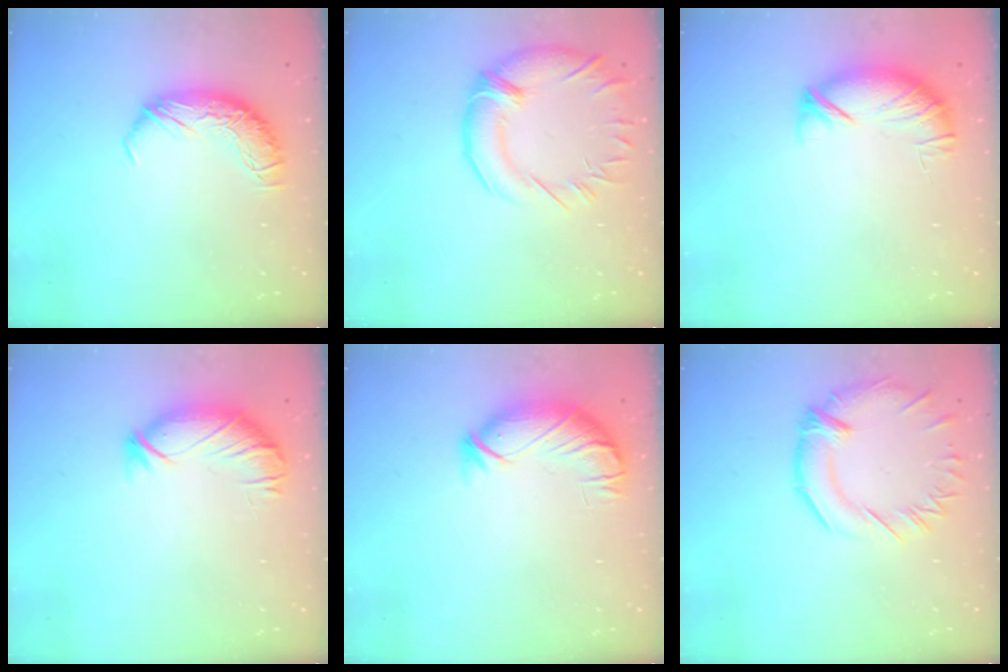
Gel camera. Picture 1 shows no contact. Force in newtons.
{"total": 5.2, "press": 4.2, "slide": 3.0}
{"total": 5.3, "press": 4.9, "slide": 2.0}
{"total": 3.4, "press": 3.0, "slide": 1.5}
{"total": 3.9, "press": 3.3, "slide": 2.0}
{"total": 2.6, "press": 2.1, "slide": 1.5}